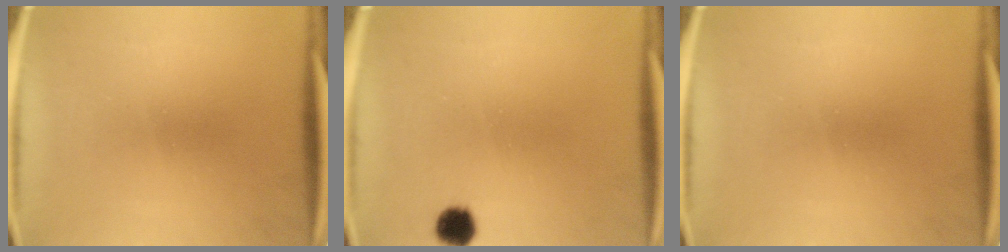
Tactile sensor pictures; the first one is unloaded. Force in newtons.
{"total": 3.8}
{"total": 0.0}